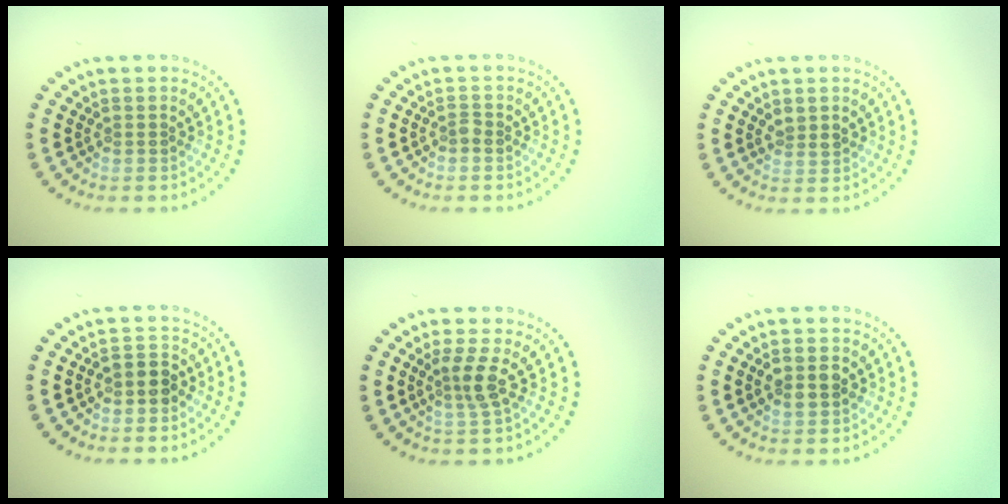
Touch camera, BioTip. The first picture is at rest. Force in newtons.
{"total": 0.7, "press": 0.6, "slide": 0.4}
{"total": 1.4, "press": 1.2, "slide": 0.5}
{"total": 1.9, "press": 1.7, "slide": 0.8}
{"total": 2.2, "press": 1.8, "slide": 1.4}
{"total": 2.0, "press": 2.0, "slide": 0.1}